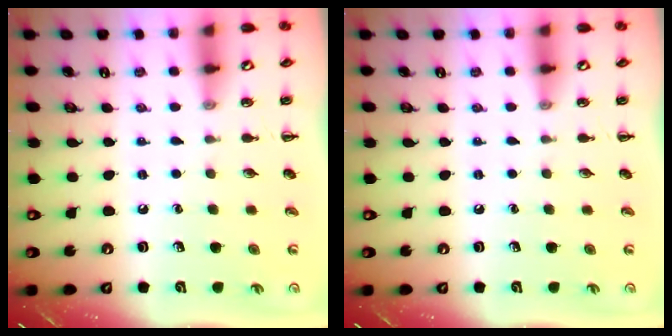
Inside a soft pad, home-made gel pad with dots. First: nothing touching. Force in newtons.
{"total": 0.0}